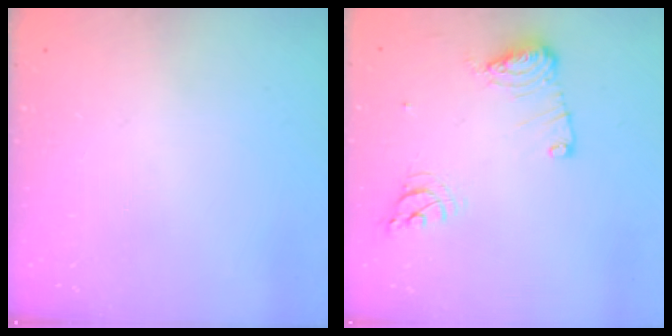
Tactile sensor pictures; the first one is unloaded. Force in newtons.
{"total": 11.6, "press": 11.6, "slide": 1.1}